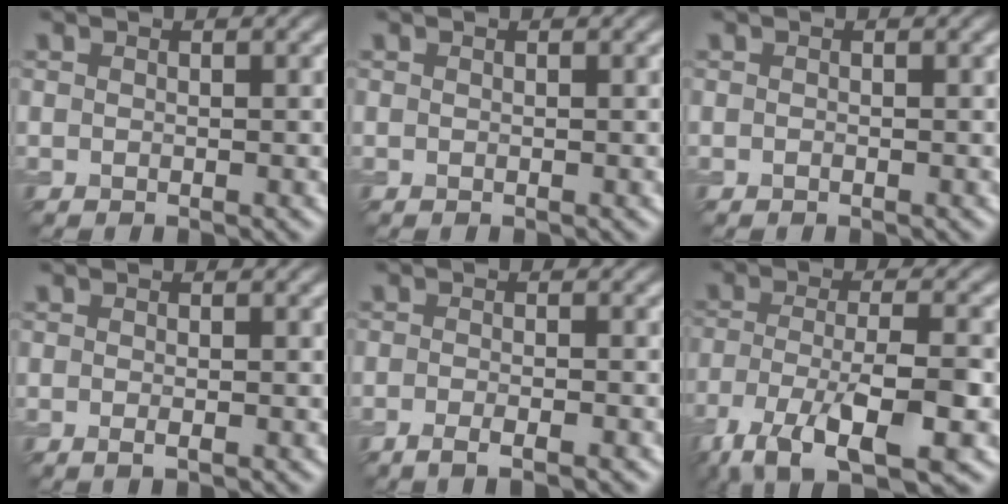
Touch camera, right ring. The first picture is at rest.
{"total": 0.0}
{"total": 0.0}
{"total": 0.8, "force": [-0.3, 0.1, 0.8], "torque": [-0.012, -0.005, -0.005]}
{"total": 2.7, "force": [-1.6, 0.6, 2.2], "torque": [-0.033, -0.003, -0.032]}
{"total": 10.0, "force": [-5.6, 3.1, 7.7], "torque": [-0.138, -0.008, -0.104]}